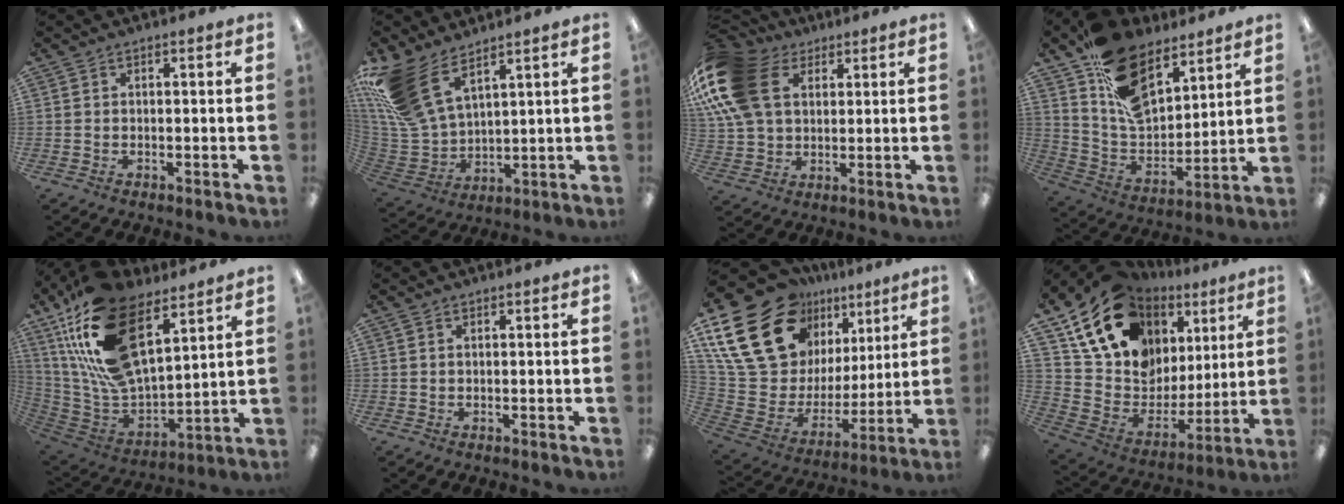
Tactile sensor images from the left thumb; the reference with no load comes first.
{"total": 17.3, "force": [10.9, 8.9, 10.1], "torque": [-0.254, -0.051, 0.205]}
{"total": 21.2, "force": [6.9, 15.0, 13.3], "torque": [-0.306, -0.006, 0.125]}
{"total": 18.3, "force": [10.9, 10.5, 10.3], "torque": [-0.187, -0.055, 0.209]}
{"total": 23.8, "force": [13.0, 12.5, 15.5], "torque": [-0.317, -0.073, 0.236]}
{"total": 0.7, "force": [0.5, 0.4, 0.3], "torque": [-0.007, 0.003, 0.009]}
{"total": 25.1, "force": [15.1, 15.5, 12.7], "torque": [-0.255, -0.091, 0.295]}
{"total": 17.9, "force": [11.7, 11.4, 7.4], "torque": [-0.152, -0.076, 0.221]}